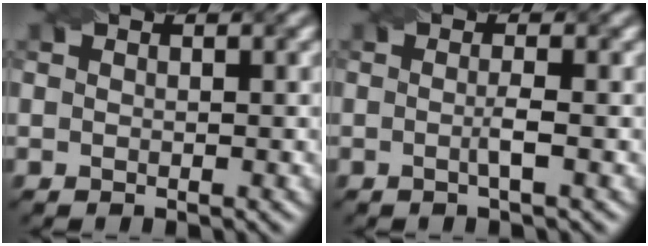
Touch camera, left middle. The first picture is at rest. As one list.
[{"total": 1.5, "force": [-0.3, 0.2, 1.5], "torque": [-0.027, -0.003, -0.007]}]